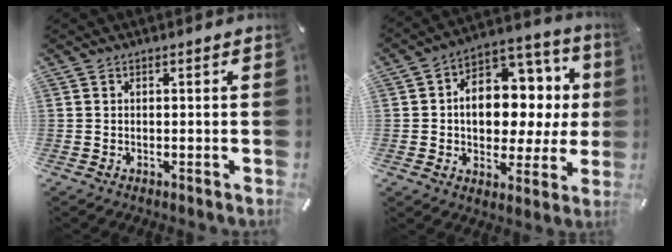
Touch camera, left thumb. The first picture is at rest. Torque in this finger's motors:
{"motor_torque": [2.51, 2.50, 1.19, -0.32, 0.21]}